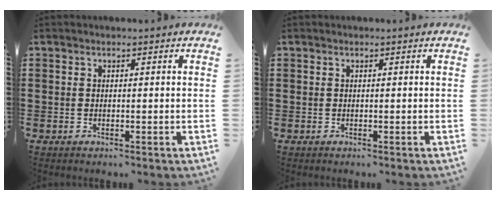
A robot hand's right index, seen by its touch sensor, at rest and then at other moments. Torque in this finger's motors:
{"motor_torque": [-0.76, 1.38, 0.00, 0.00]}